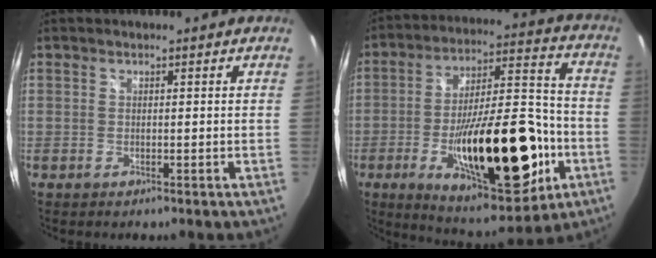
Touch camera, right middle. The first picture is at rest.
{"total": 26.7, "force": [-8.9, 9.9, 23.2], "torque": [-0.375, -0.006, -0.120]}